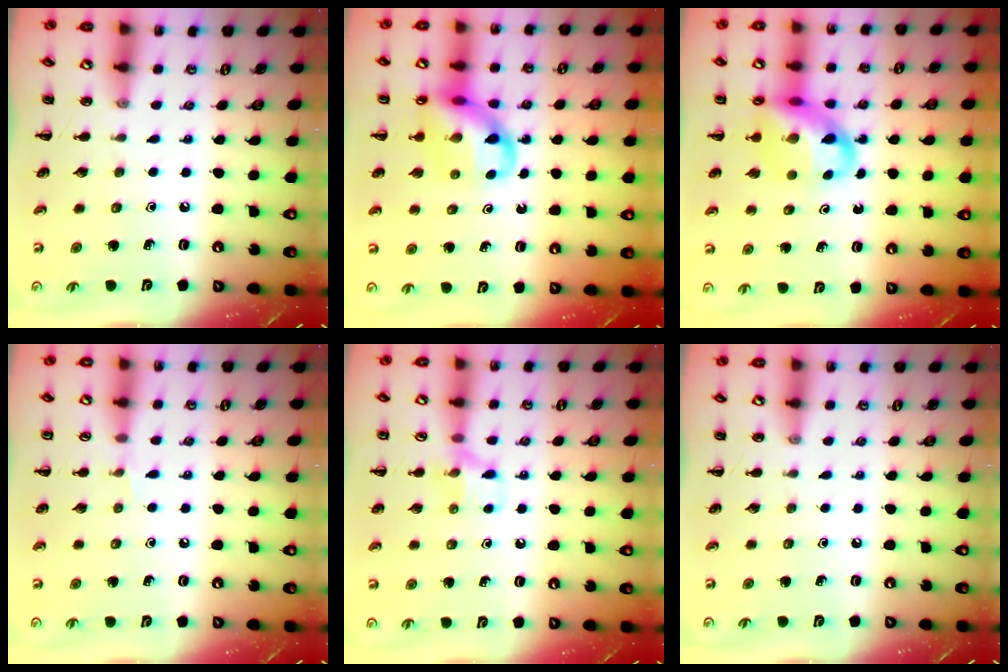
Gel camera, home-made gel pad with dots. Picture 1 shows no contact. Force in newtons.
{"total": 13.8, "press": 13.7, "slide": 2.2}
{"total": 14.0, "press": 13.5, "slide": 3.5}
{"total": 3.0, "press": 2.8, "slide": 0.9}
{"total": 7.4, "press": 7.4, "slide": 0.8}
{"total": 0.0}